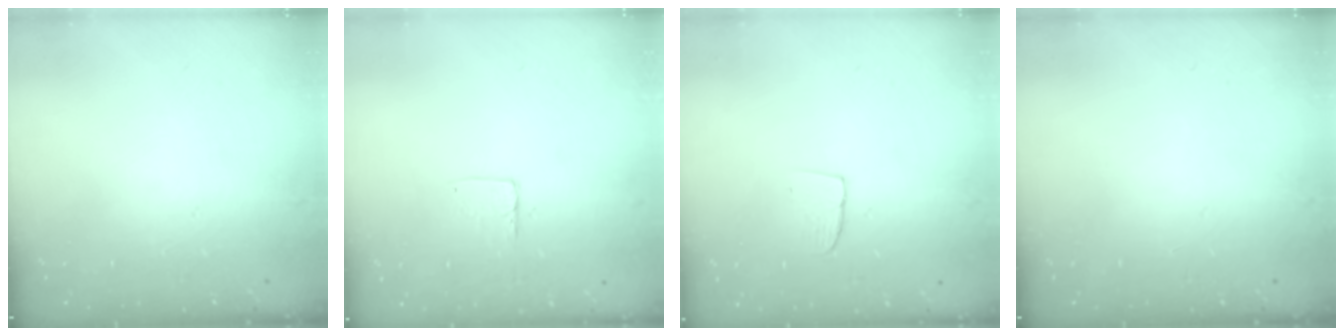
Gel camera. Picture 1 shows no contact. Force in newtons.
{"total": 3.6, "press": 3.6, "slide": 0.3}
{"total": 4.9, "press": 4.9, "slide": 0.4}
{"total": 0.0}